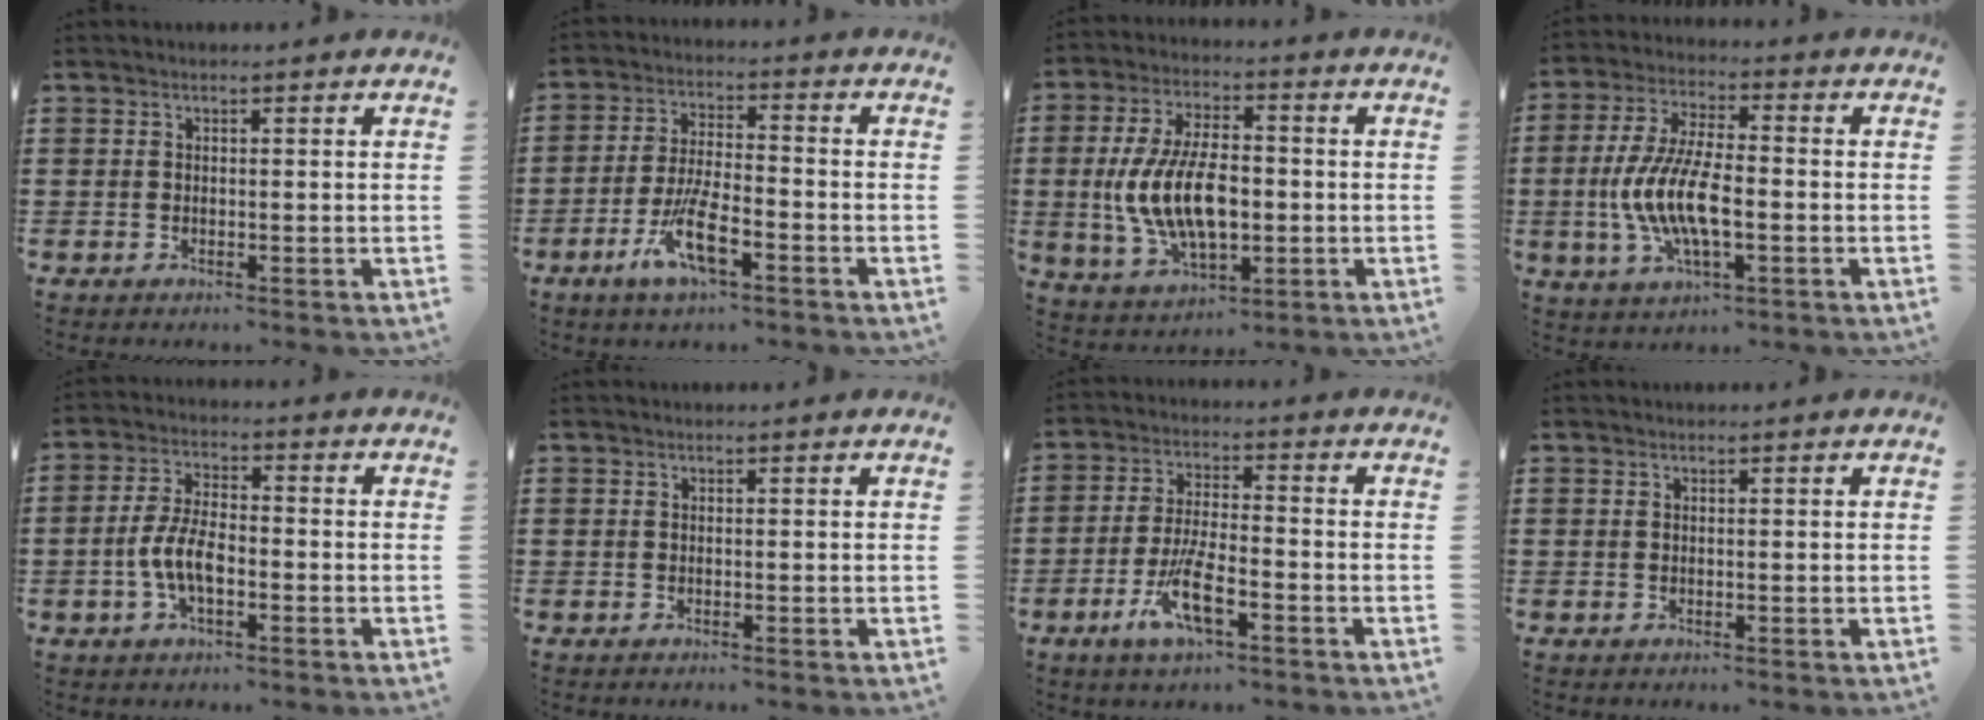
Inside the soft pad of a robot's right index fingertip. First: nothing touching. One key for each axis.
{"total": 8.4, "fx": -4.0, "fy": 2.1, "fz": 7.1, "tx": -0.160, "ty": -0.014, "tz": -0.077}
{"total": 11.8, "fx": -1.2, "fy": 6.1, "fz": 10.0, "tx": -0.223, "ty": 0.000, "tz": -0.025}
{"total": 10.5, "fx": -2.2, "fy": 3.9, "fz": 9.5, "tx": -0.217, "ty": -0.014, "tz": -0.046}
{"total": 6.4, "fx": -1.9, "fy": 2.9, "fz": 5.4, "tx": -0.127, "ty": -0.002, "tz": -0.043}
{"total": 0.0}
{"total": 7.8, "fx": -3.6, "fy": 1.7, "fz": 6.7, "tx": -0.148, "ty": -0.014, "tz": -0.068}
{"total": 0.0}